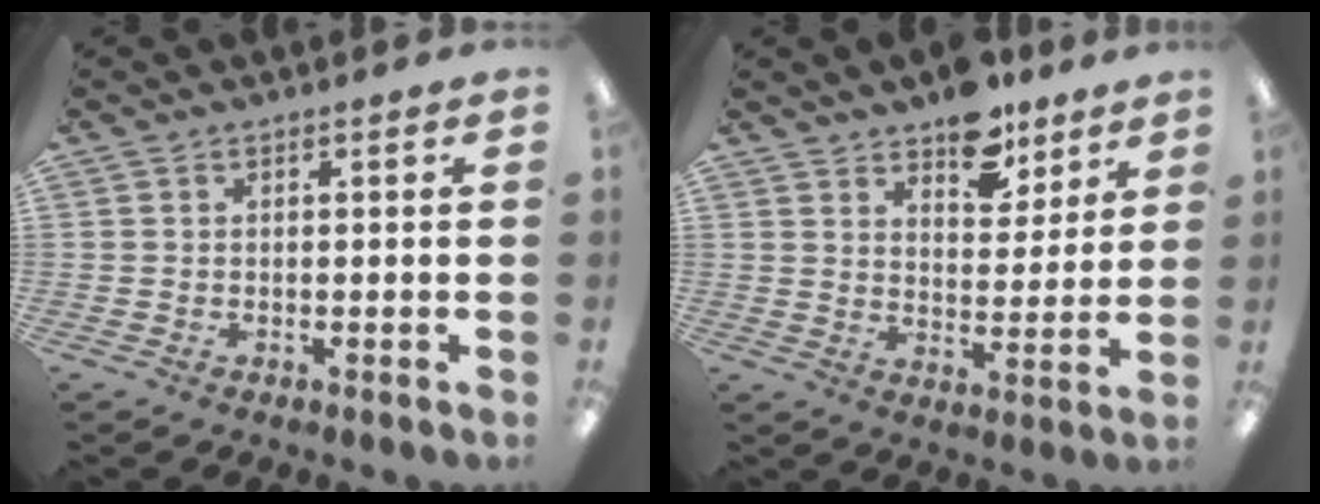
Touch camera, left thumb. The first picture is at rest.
{"total": 9.8, "force": [7.8, 4.9, 3.5], "torque": [-0.032, -0.050, 0.136]}